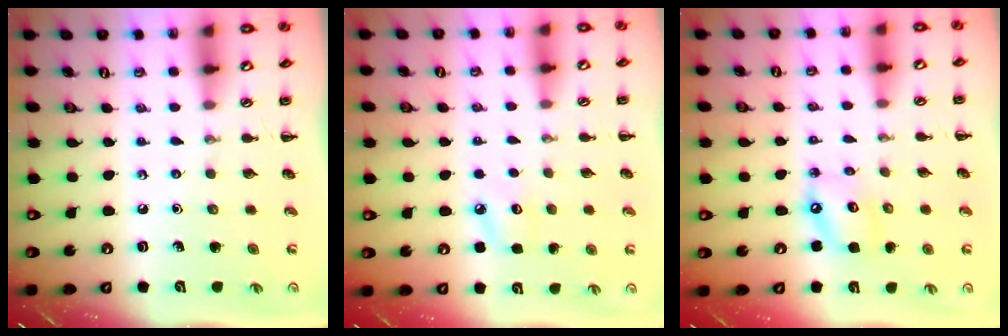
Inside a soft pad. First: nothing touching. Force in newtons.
{"total": 6.8, "press": 6.5, "slide": 2.0}
{"total": 7.3, "press": 7.2, "slide": 1.4}